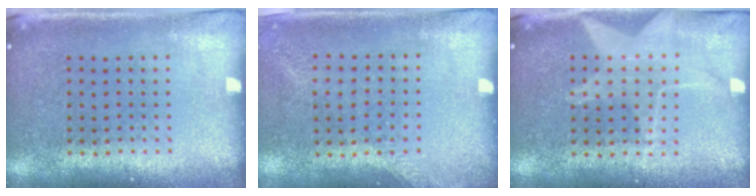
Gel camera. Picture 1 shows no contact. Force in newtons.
{"total": 1.3, "press": 1.0, "slide": 0.9}
{"total": 1.5, "press": 1.5, "slide": 0.2}